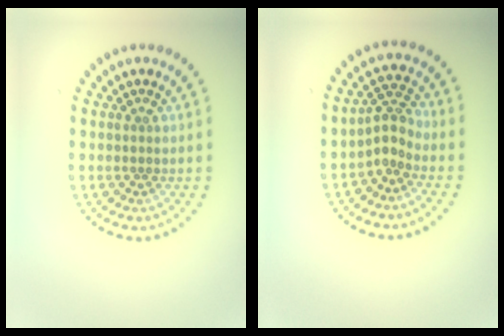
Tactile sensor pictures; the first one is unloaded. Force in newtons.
{"total": 2.3, "press": 1.6, "slide": 1.7}